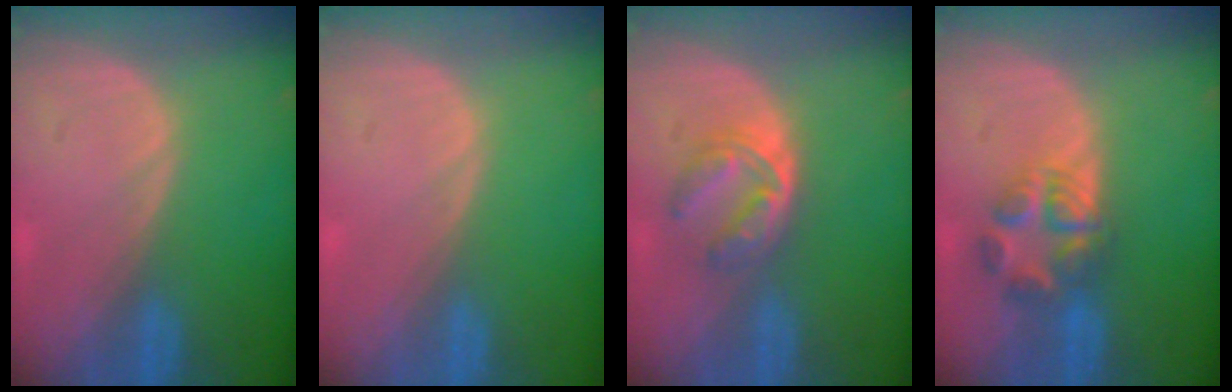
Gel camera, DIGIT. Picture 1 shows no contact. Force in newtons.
{"total": 0.0}
{"total": 5.8, "press": 5.0, "slide": 3.0}
{"total": 5.8, "press": 5.8, "slide": 0.8}